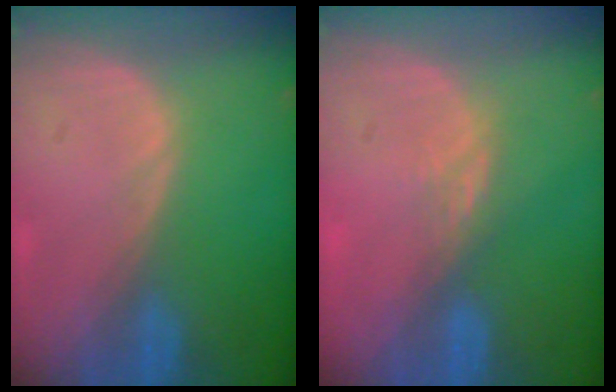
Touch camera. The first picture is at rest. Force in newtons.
{"total": 2.4, "press": 1.9, "slide": 1.4}